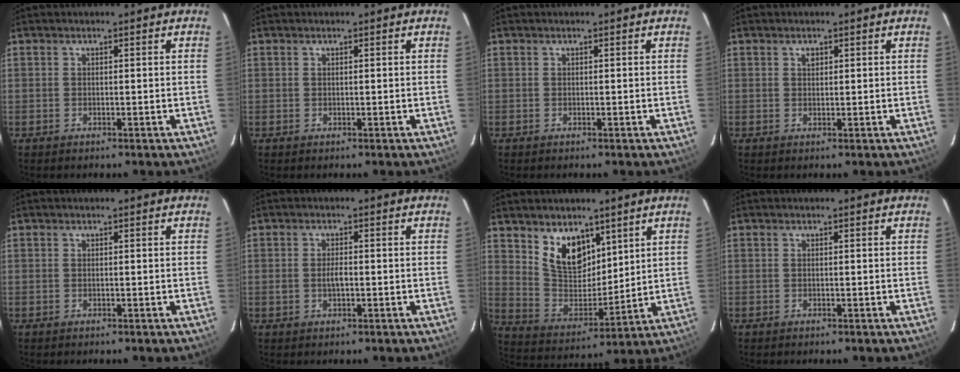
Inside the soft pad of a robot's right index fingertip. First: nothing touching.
{"total": 0.0}
{"total": 0.0}
{"total": 1.0, "force": [0.5, 0.7, 0.5], "torque": [-0.008, 0.003, 0.009]}
{"total": 0.0}
{"total": 2.2, "force": [-0.4, 1.1, 1.8], "torque": [-0.035, 0.001, -0.006]}
{"total": 11.5, "force": [6.9, 6.9, 6.0], "torque": [-0.106, -0.004, 0.143]}
{"total": 0.0}